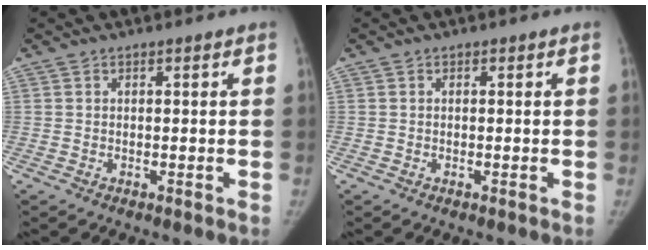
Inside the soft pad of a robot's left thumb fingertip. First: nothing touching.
{"total": 0.0}